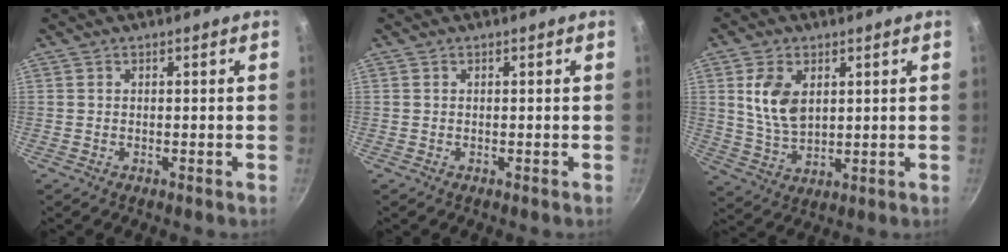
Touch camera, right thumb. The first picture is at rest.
{"total": 0.0}
{"total": 9.0, "force": [2.7, 5.6, 6.5], "torque": [-0.117, -0.019, 0.058]}